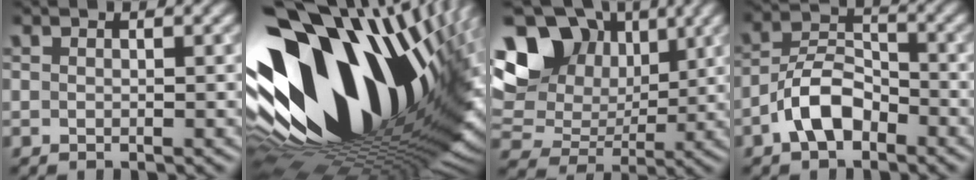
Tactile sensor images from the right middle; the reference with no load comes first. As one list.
[{"total": 20.2, "force": [1.9, 11.7, 16.4], "torque": [-0.298, -0.054, 0.045]}, {"total": 15.2, "force": [5.7, 11.0, 8.7], "torque": [-0.196, 0.056, 0.090]}, {"total": 4.9, "force": [-2.8, 2.6, 3.1], "torque": [-0.052, 0.011, -0.061]}]